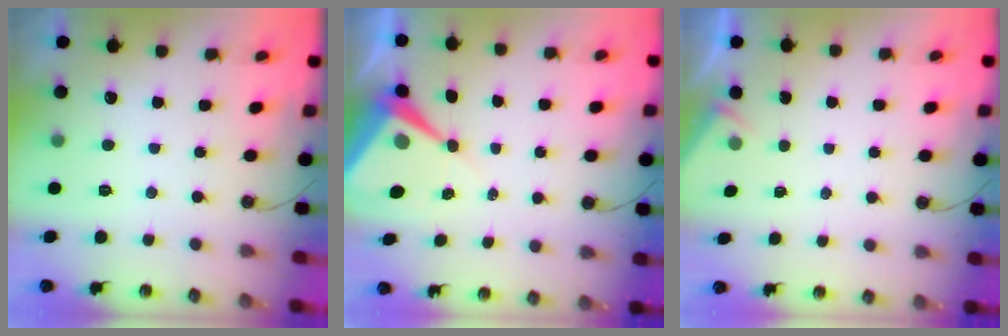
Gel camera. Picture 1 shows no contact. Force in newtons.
{"total": 9.0, "press": 8.9, "slide": 0.8}
{"total": 2.5, "press": 2.5, "slide": 0.4}